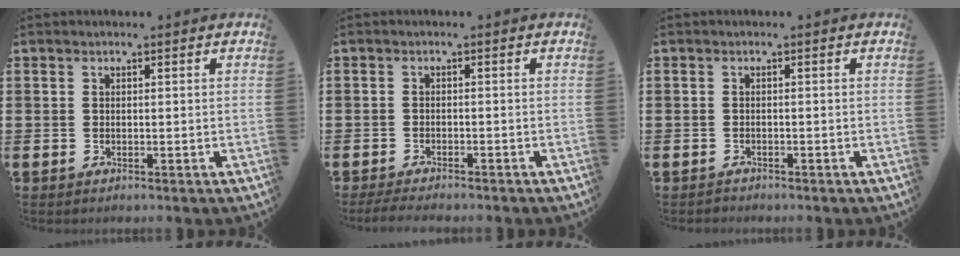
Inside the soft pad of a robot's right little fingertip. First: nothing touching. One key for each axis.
{"total": 1.6, "fx": -1.5, "fy": 0.1, "fz": 0.6, "tx": -0.012, "ty": 0.003, "tz": -0.029}
{"total": 0.0}